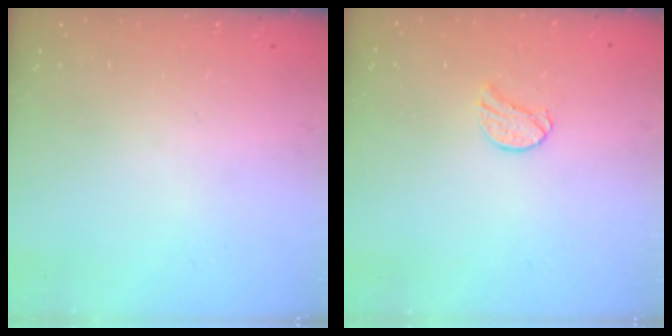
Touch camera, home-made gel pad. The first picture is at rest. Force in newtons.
{"total": 8.2, "press": 8.1, "slide": 0.7}